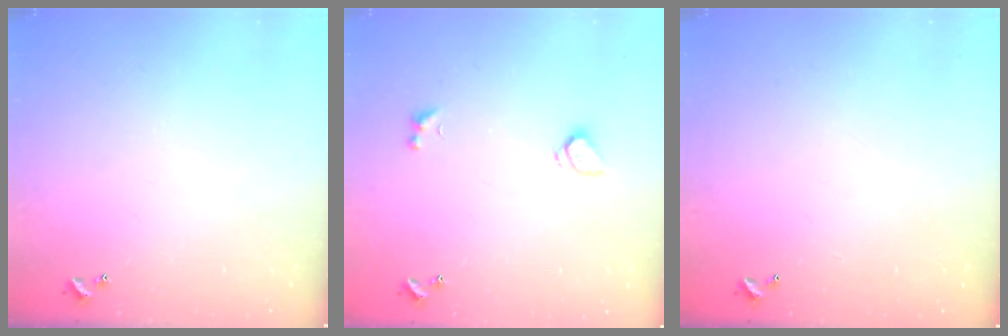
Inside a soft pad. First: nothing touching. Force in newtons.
{"total": 1.9, "press": 1.8, "slide": 0.5}
{"total": 2.9, "press": 2.9, "slide": 0.1}